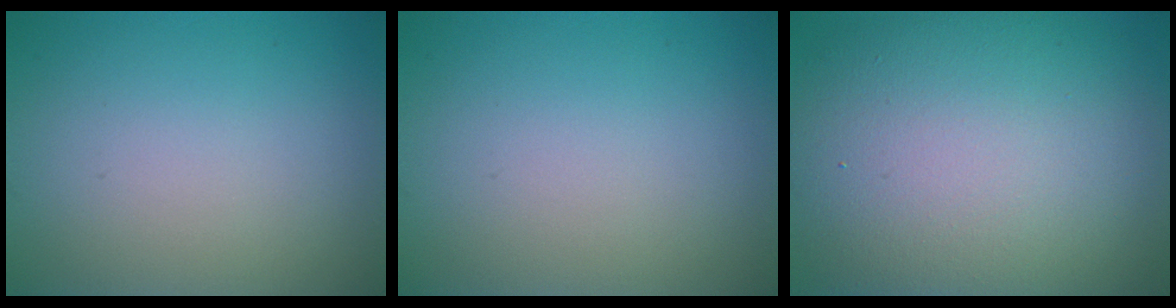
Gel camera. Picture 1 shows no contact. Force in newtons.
{"total": 0.0}
{"total": 14.4, "press": 14.4, "slide": 1.0}